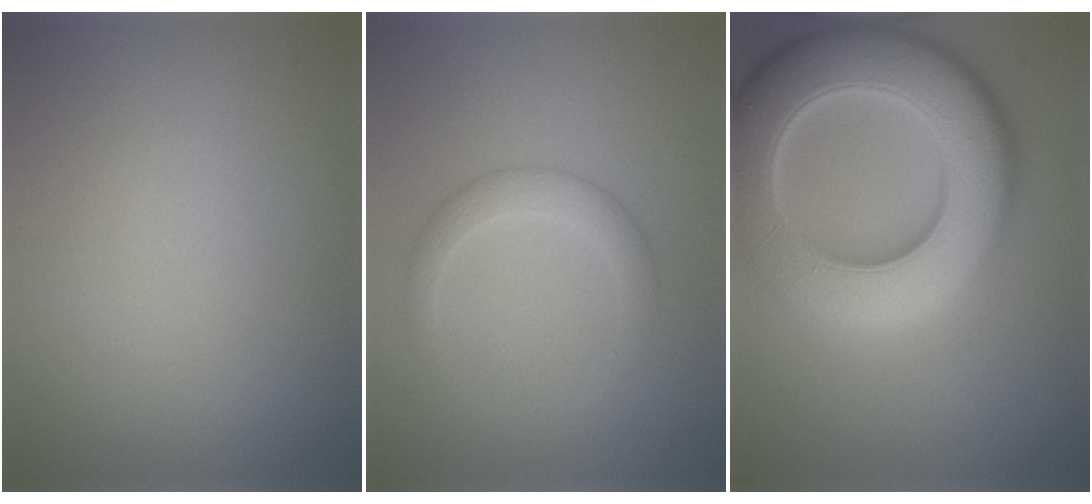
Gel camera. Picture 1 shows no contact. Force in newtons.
{"total": 2.3, "press": 2.3, "slide": 0.1}
{"total": 13.2, "press": 13.2, "slide": 0.6}